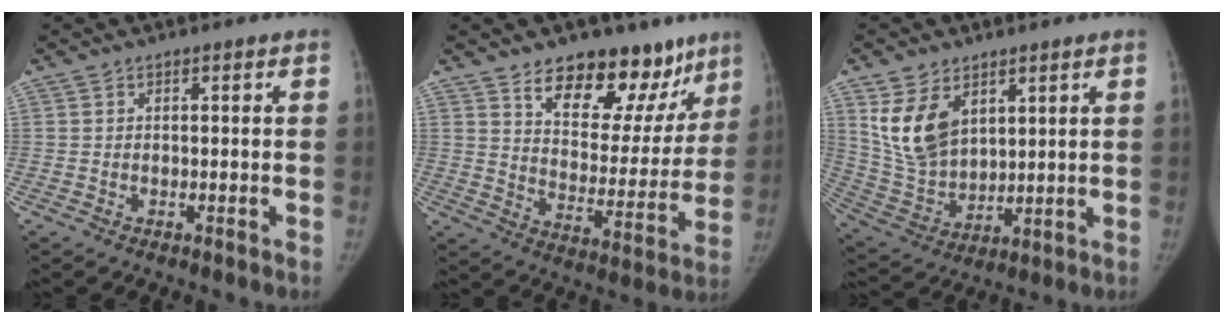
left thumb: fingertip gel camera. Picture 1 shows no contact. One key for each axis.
{"total": 19.8, "fx": 13.4, "fy": 10.4, "fz": 10.1, "tx": -0.073, "ty": -0.076, "tz": 0.197}
{"total": 12.7, "fx": 5.6, "fy": 8.2, "fz": 7.9, "tx": -0.126, "ty": -0.026, "tz": 0.132}